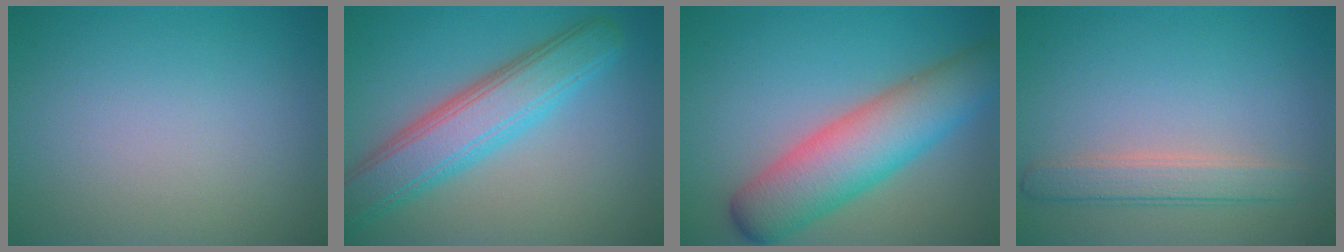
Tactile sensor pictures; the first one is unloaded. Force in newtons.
{"total": 6.4, "press": 6.4, "slide": 0.4}
{"total": 8.2, "press": 8.2, "slide": 0.2}
{"total": 2.6, "press": 2.6, "slide": 0.1}